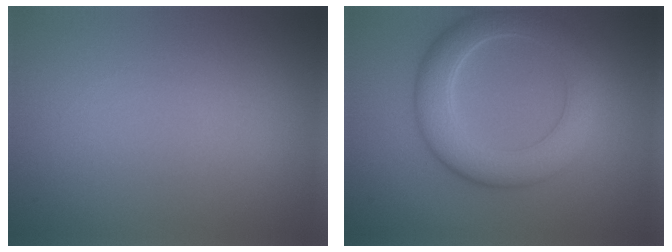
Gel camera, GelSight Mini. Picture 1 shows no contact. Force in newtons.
{"total": 5.9, "press": 5.8, "slide": 0.5}